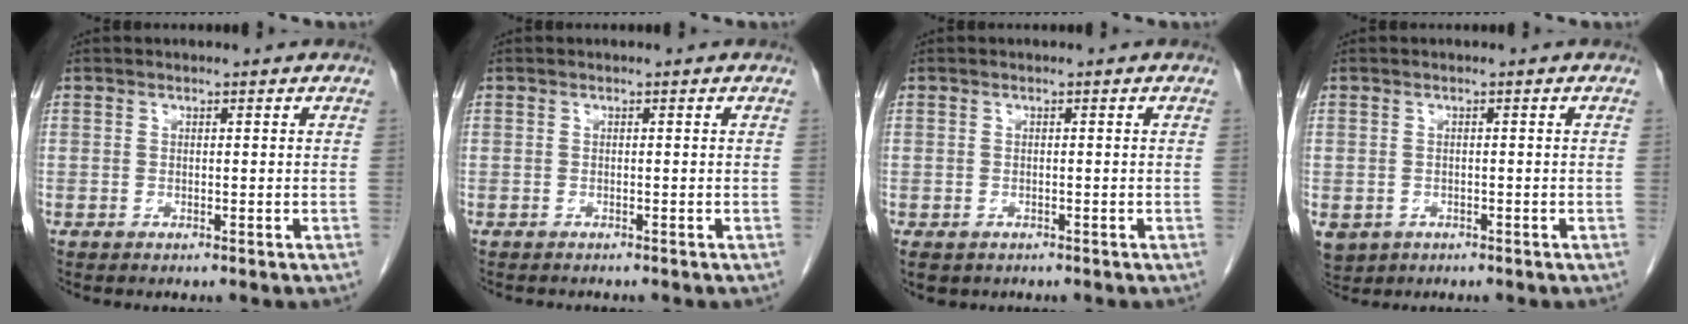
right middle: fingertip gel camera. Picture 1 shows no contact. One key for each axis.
{"total": 1.3, "fx": -1.2, "fy": 0.4, "fz": 0.3, "tx": -0.010, "ty": -0.003, "tz": -0.017}
{"total": 3.7, "fx": -2.5, "fy": 2.4, "fz": 1.4, "tx": -0.024, "ty": -0.005, "tz": -0.034}
{"total": 5.7, "fx": -2.6, "fy": 4.7, "fz": 1.9, "tx": -0.048, "ty": -0.006, "tz": -0.034}